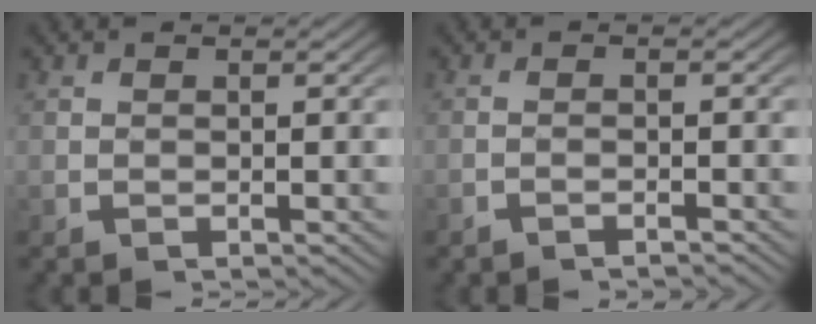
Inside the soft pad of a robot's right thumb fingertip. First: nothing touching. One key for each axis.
{"total": 1.4, "fx": -1.2, "fy": -0.1, "fz": 0.8, "tx": -0.015, "ty": 0.006, "tz": -0.026}